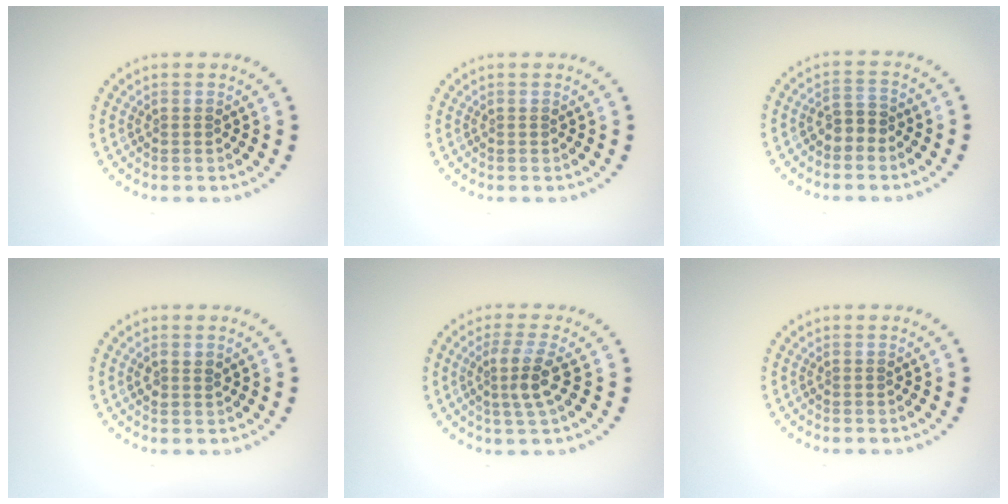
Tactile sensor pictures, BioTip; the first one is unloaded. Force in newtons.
{"total": 0.0}
{"total": 1.9, "press": 1.6, "slide": 1.0}
{"total": 1.2, "press": 1.1, "slide": 0.4}
{"total": 3.0, "press": 2.5, "slide": 1.6}
{"total": 0.0}